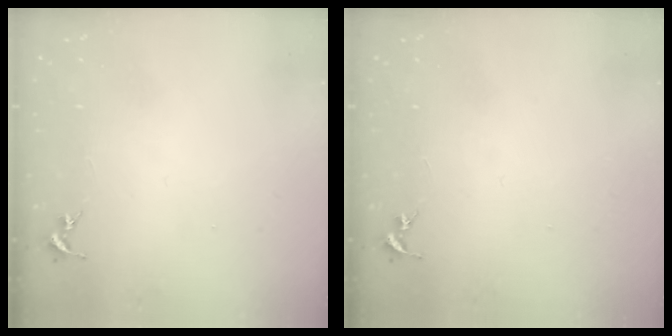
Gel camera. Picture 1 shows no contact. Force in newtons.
{"total": 0.0}